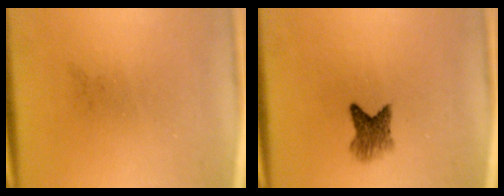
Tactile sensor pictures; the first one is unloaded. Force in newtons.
{"total": 3.5}